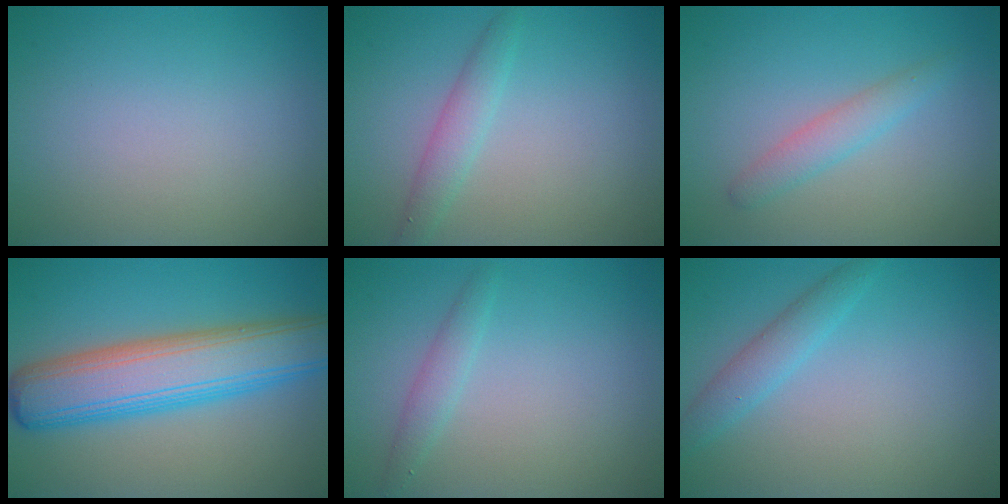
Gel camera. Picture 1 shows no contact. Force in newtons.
{"total": 2.0, "press": 2.0, "slide": 0.0}
{"total": 2.1, "press": 2.1, "slide": 0.1}
{"total": 9.2, "press": 9.2, "slide": 0.4}
{"total": 1.5, "press": 1.5, "slide": 0.1}
{"total": 2.3, "press": 2.3, "slide": 0.1}